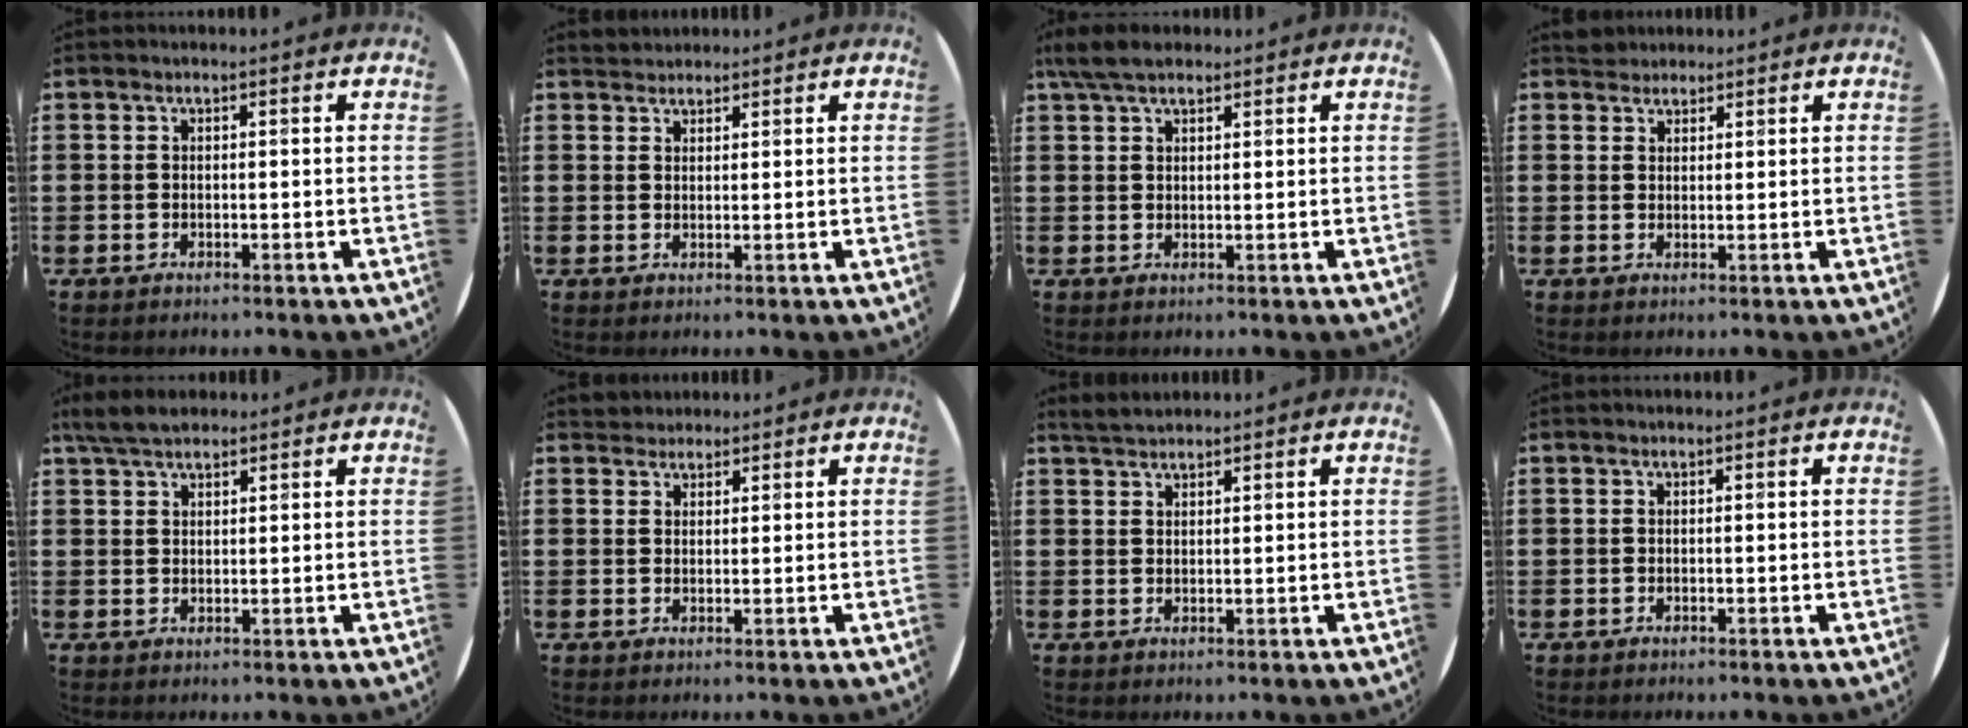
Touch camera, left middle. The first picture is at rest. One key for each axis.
{"total": 1.5, "fx": 1.4, "fy": 0.4, "fz": -0.4, "tx": 0.005, "ty": 0.003, "tz": 0.029}
{"total": 4.1, "fx": 3.3, "fy": 1.4, "fz": 2.0, "tx": -0.045, "ty": 0.004, "tz": 0.061}
{"total": 1.9, "fx": 1.8, "fy": 0.6, "fz": -0.1, "tx": 0.008, "ty": 0.002, "tz": 0.035}
{"total": 4.0, "fx": 3.4, "fy": 1.2, "fz": 1.6, "tx": -0.038, "ty": 0.003, "tz": 0.064}
{"total": 1.9, "fx": 1.8, "fy": 0.7, "fz": -0.3, "tx": 0.003, "ty": 0.005, "tz": 0.036}
{"total": 2.1, "fx": 2.1, "fy": 0.5, "fz": 0.4, "tx": -0.012, "ty": 0.005, "tz": 0.040}
{"total": 0.0}